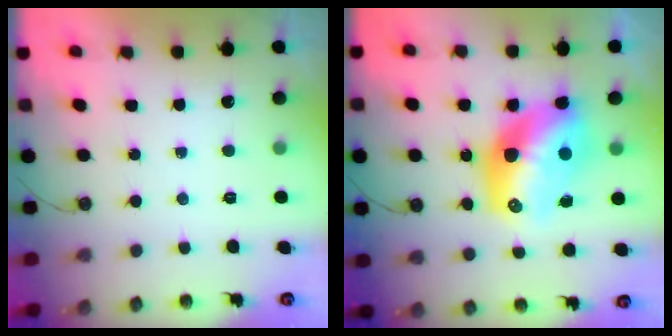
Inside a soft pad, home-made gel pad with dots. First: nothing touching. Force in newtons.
{"total": 18.0, "press": 17.5, "slide": 4.3}